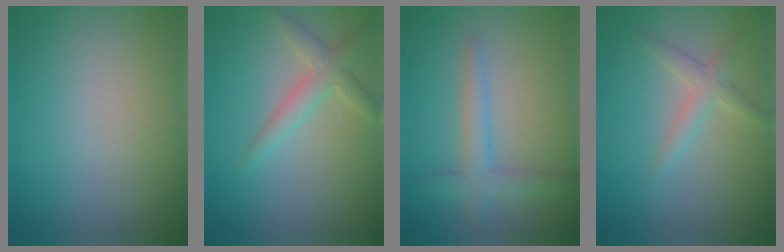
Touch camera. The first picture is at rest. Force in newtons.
{"total": 2.5, "press": 2.5, "slide": 0.2}
{"total": 2.8, "press": 2.8, "slide": 0.2}
{"total": 2.0, "press": 2.0, "slide": 0.0}